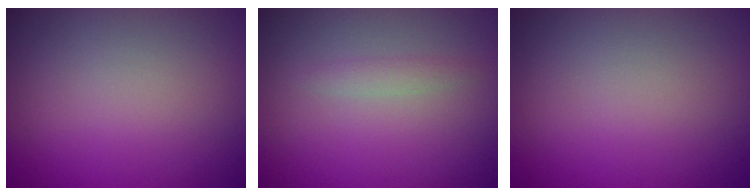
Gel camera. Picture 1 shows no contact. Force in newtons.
{"total": 1.0, "press": 1.0, "slide": 0.0}
{"total": 0.0}